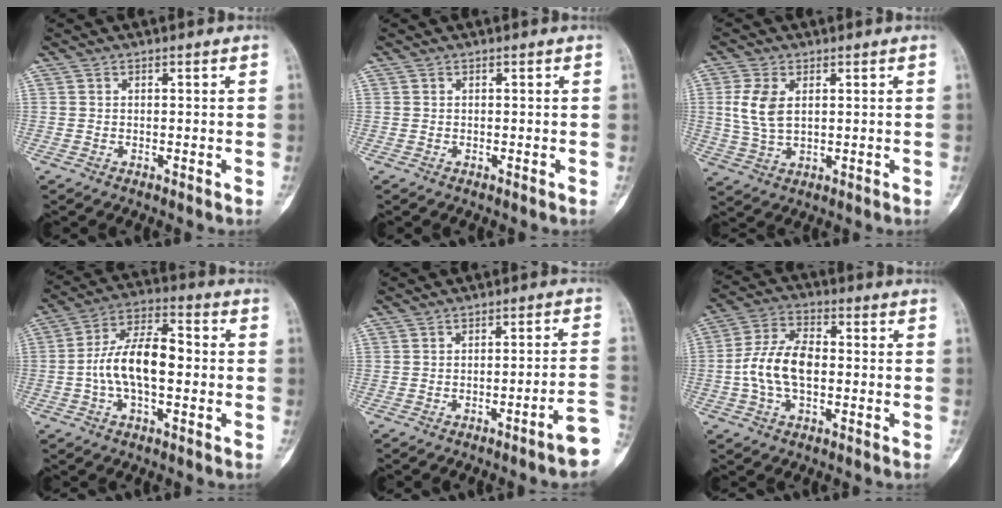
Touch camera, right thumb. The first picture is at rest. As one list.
[{"total": 0.0}, {"total": 7.1, "force": [1.6, 4.1, 5.6], "torque": [-0.122, -0.003, 0.039]}, {"total": 12.8, "force": [-1.2, 6.3, 11.1], "torque": [-0.202, 0.039, -0.028]}, {"total": 9.5, "force": [-4.1, 0.4, 8.5], "torque": [-0.105, 0.030, -0.058]}, {"total": 10.8, "force": [-1.1, 6.2, 8.7], "torque": [-0.171, 0.028, -0.027]}]